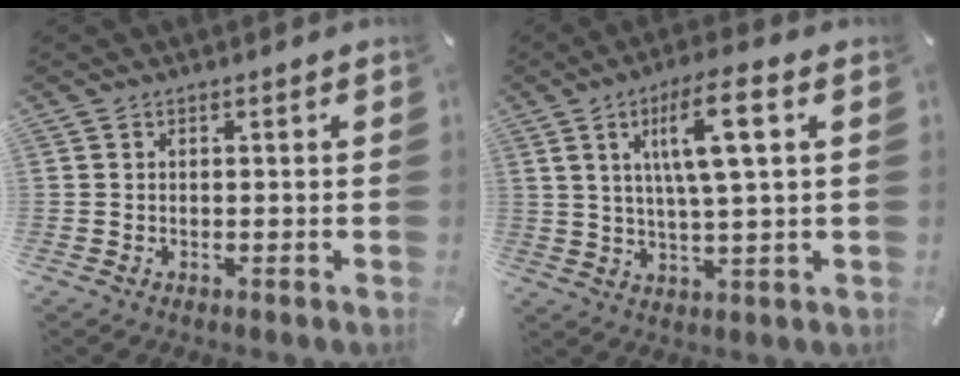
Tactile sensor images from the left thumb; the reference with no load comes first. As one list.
[{"total": 11.5, "force": [4.0, 2.2, 10.5], "torque": [-0.189, 0.002, 0.063]}]